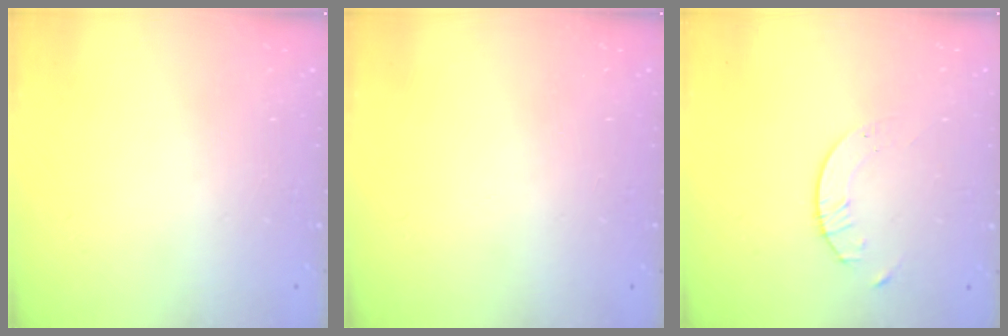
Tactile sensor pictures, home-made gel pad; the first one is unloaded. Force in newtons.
{"total": 0.0}
{"total": 1.7, "press": 1.7, "slide": 0.2}